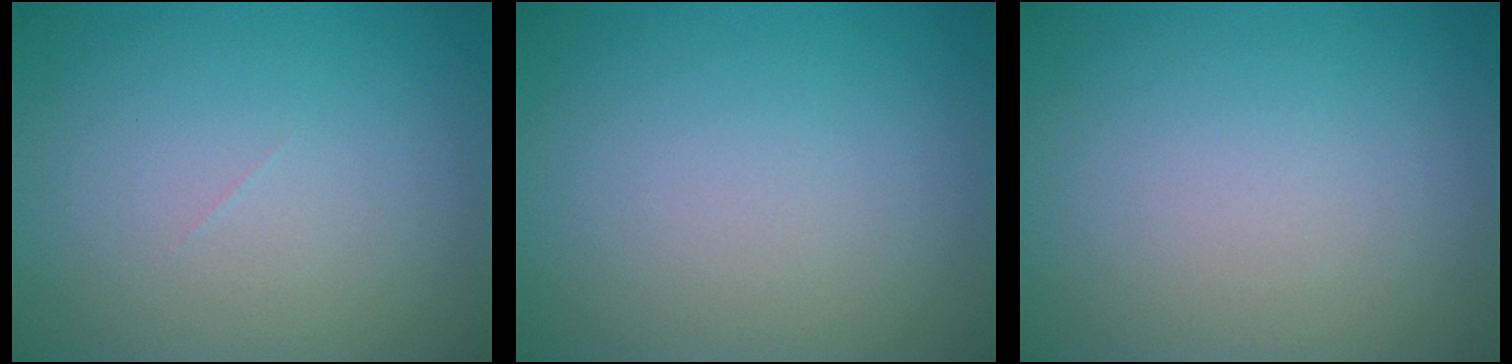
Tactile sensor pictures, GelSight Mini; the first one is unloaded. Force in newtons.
{"total": 0.0}
{"total": 0.0}